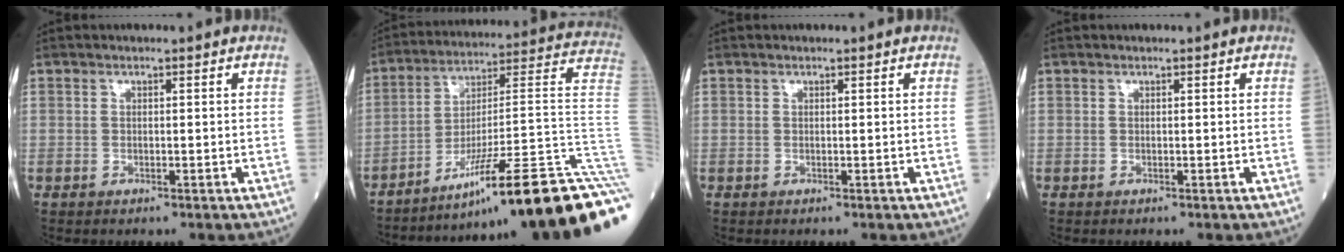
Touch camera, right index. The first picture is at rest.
{"total": 27.2, "force": [-16.8, -1.1, 21.3], "torque": [-0.175, 0.015, -0.256]}
{"total": 0.0}
{"total": 0.0}